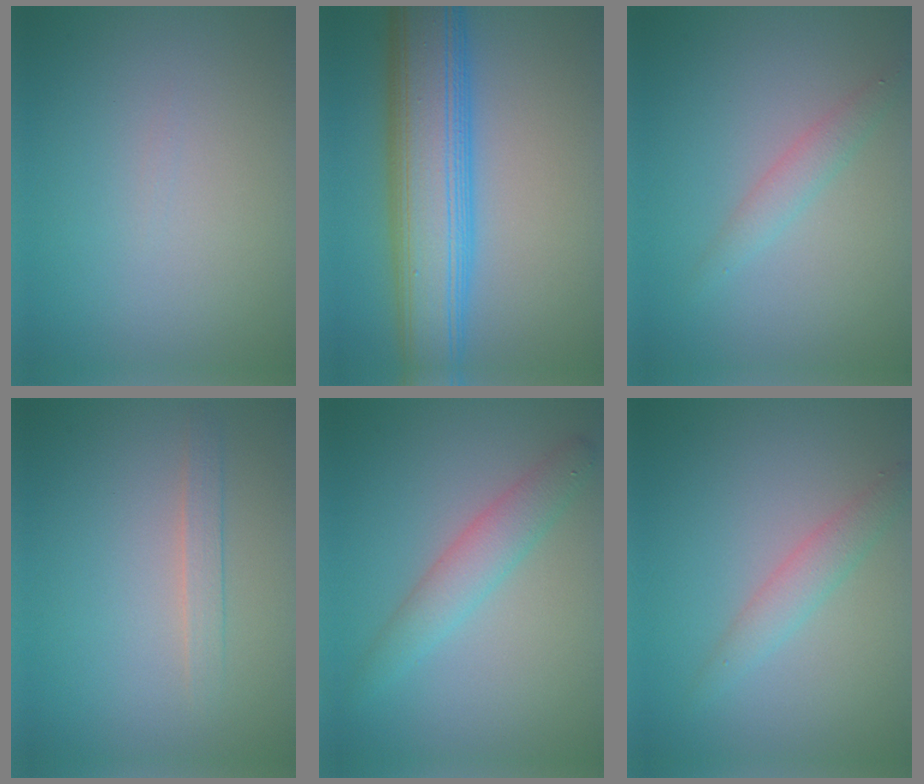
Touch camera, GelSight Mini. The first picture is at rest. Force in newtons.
{"total": 10.3, "press": 10.3, "slide": 0.2}
{"total": 1.7, "press": 1.7, "slide": 0.1}
{"total": 1.5, "press": 1.5, "slide": 0.1}
{"total": 3.1, "press": 3.1, "slide": 0.1}
{"total": 2.2, "press": 2.2, "slide": 0.1}